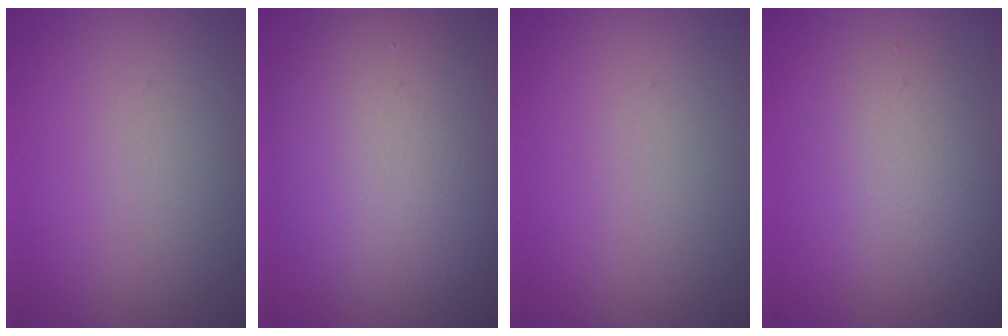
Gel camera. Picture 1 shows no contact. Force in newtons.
{"total": 9.4, "press": 9.4, "slide": 0.2}
{"total": 0.0}
{"total": 3.2, "press": 3.2, "slide": 0.2}